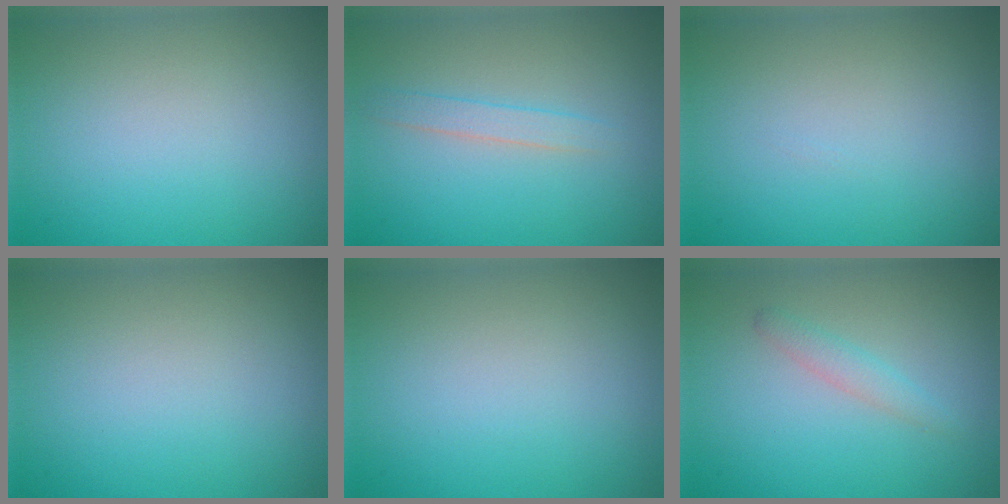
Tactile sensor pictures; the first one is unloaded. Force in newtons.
{"total": 1.6, "press": 1.6, "slide": 0.0}
{"total": 0.0}
{"total": 0.0}
{"total": 0.0}
{"total": 1.4, "press": 1.4, "slide": 0.1}